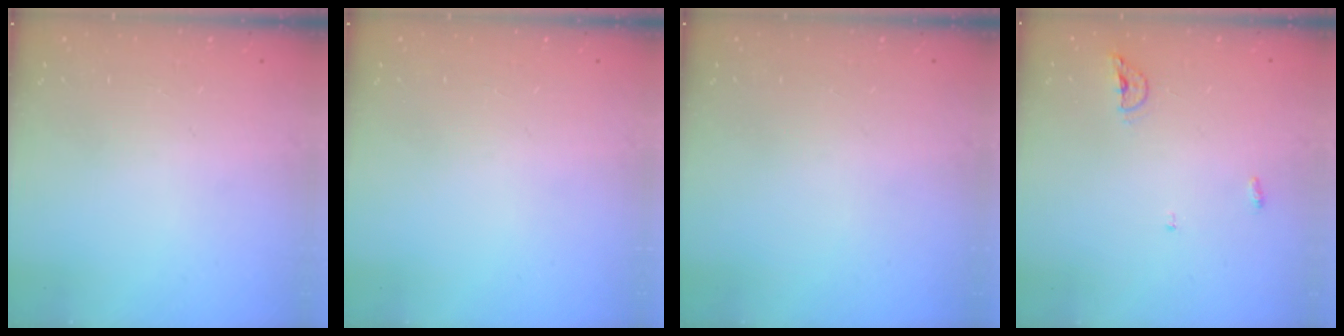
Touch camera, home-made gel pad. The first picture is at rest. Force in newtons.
{"total": 0.0}
{"total": 0.0}
{"total": 4.4, "press": 4.3, "slide": 1.0}